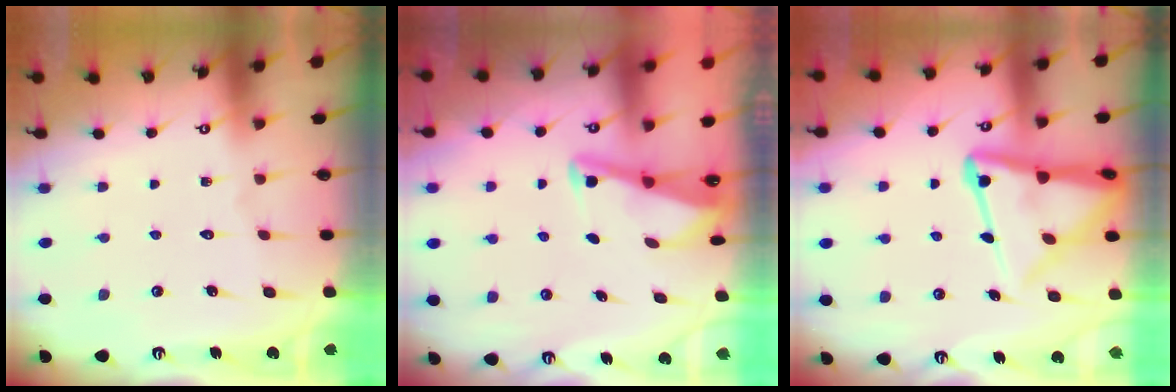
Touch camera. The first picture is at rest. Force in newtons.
{"total": 2.8, "press": 2.7, "slide": 0.4}
{"total": 13.6, "press": 13.5, "slide": 1.4}